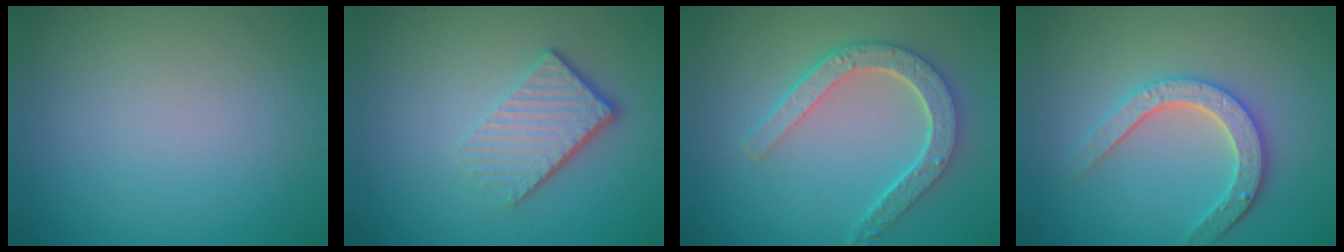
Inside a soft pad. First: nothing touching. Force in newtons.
{"total": 4.1, "press": 2.8, "slide": 3.0}
{"total": 5.1, "press": 4.0, "slide": 3.2}
{"total": 3.8, "press": 3.4, "slide": 1.8}